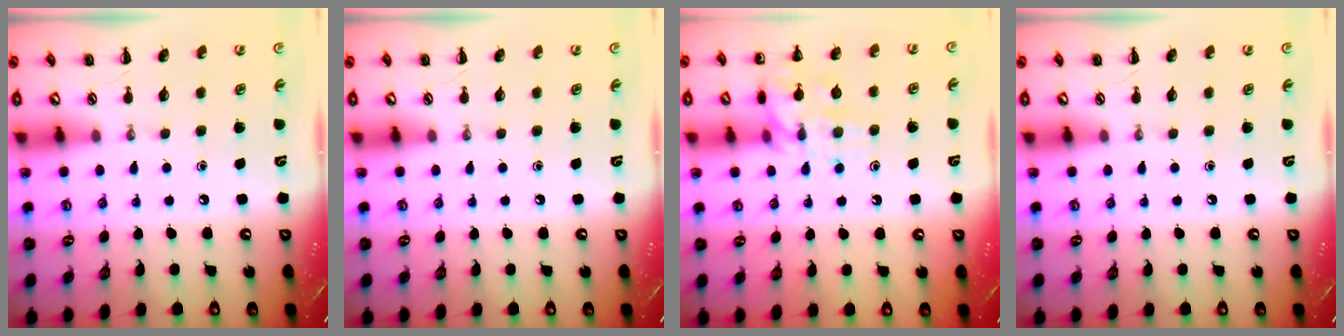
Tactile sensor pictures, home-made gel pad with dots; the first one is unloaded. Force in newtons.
{"total": 0.0}
{"total": 13.6, "press": 13.6, "slide": 0.8}
{"total": 0.0}